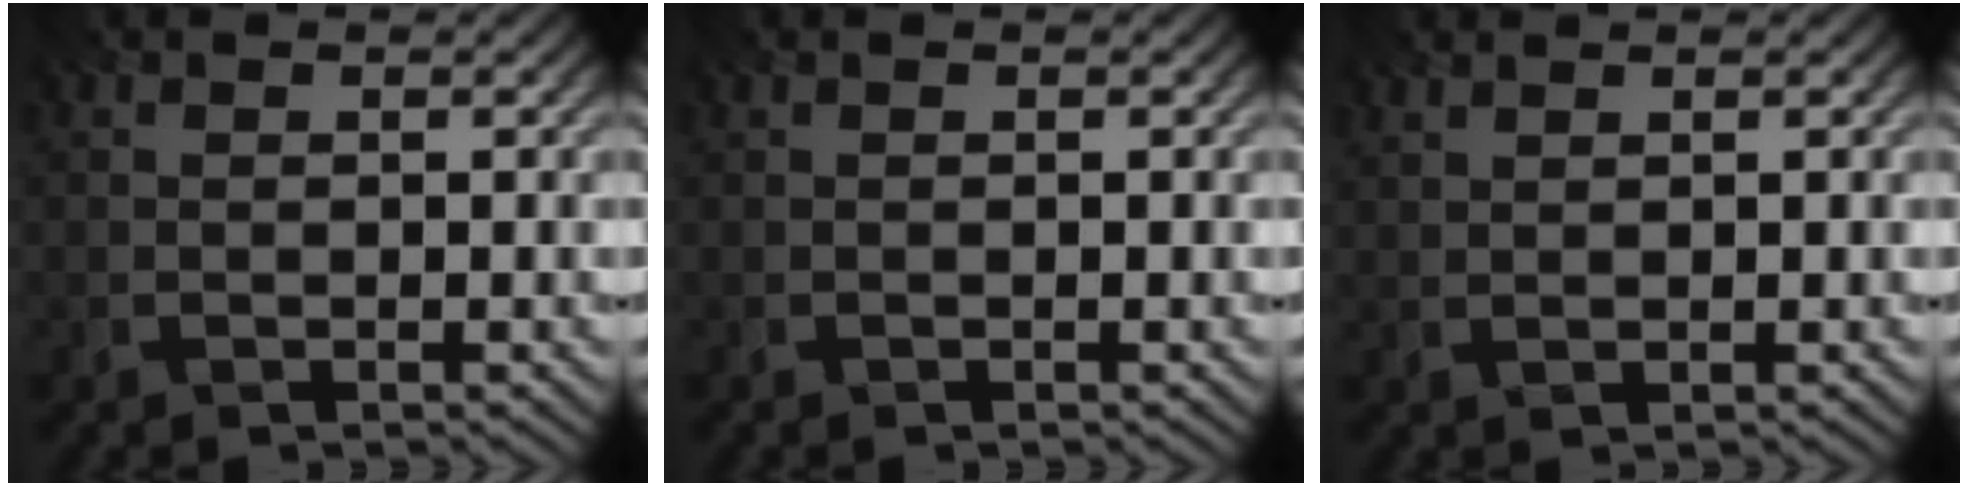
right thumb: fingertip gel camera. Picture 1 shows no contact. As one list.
[{"total": 0.0}, {"total": 1.6, "force": [1.3, 0.2, 0.9], "torque": [-0.008, -0.003, 0.014]}]